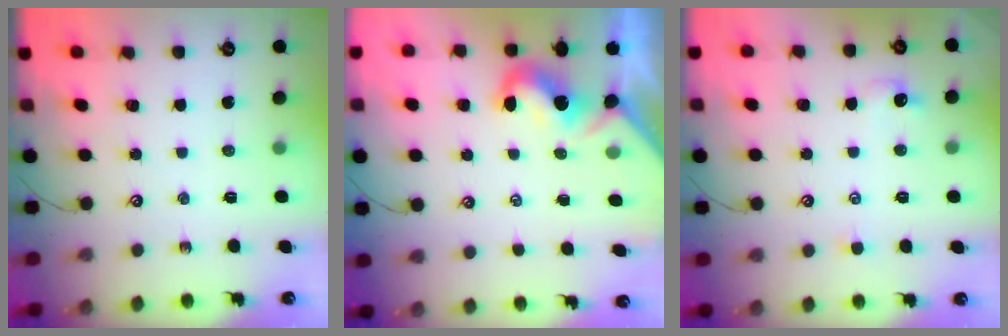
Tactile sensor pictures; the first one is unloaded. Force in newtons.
{"total": 2.0, "press": 2.0, "slide": 0.6}
{"total": 1.6, "press": 1.4, "slide": 0.7}